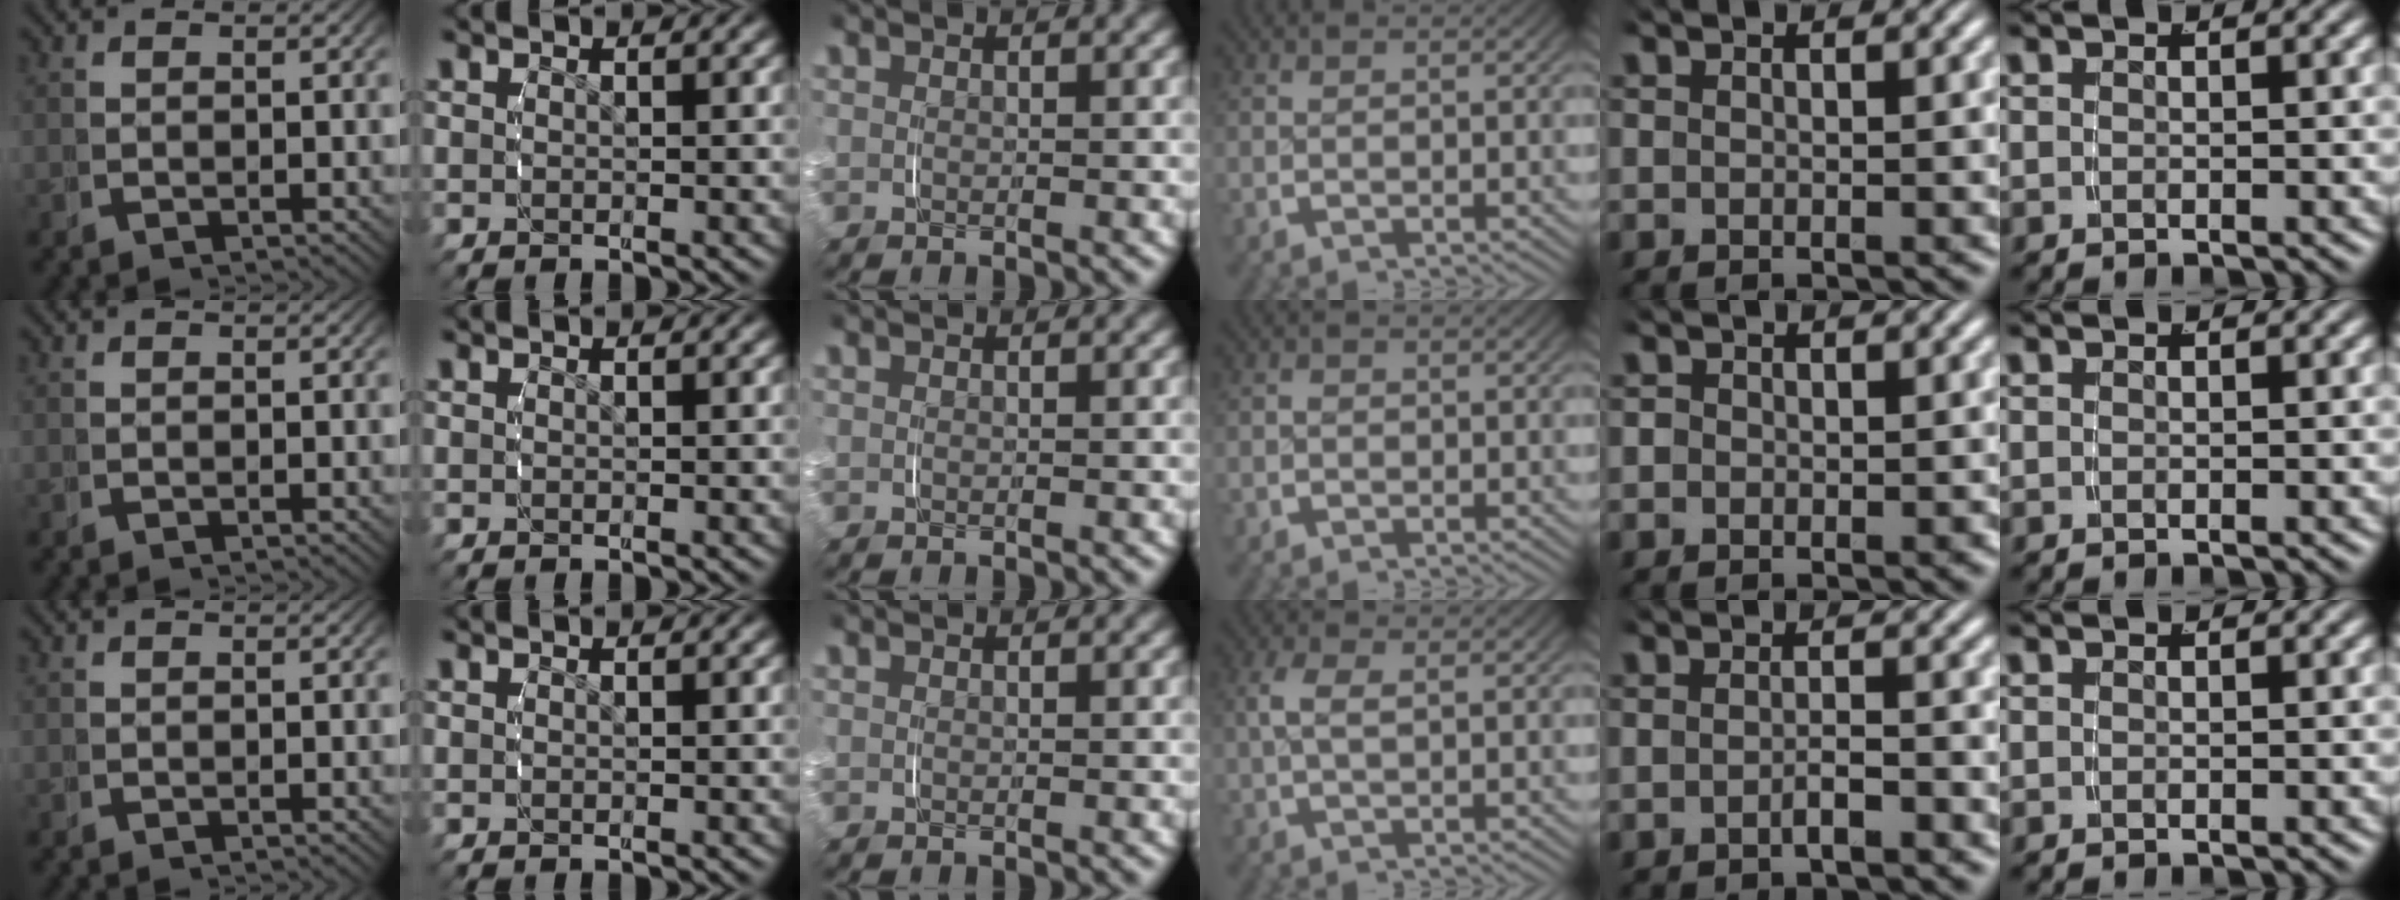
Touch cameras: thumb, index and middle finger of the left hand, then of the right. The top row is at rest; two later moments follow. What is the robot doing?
{"motion": "grasp_and_lifting", "object": "toothpaste"}